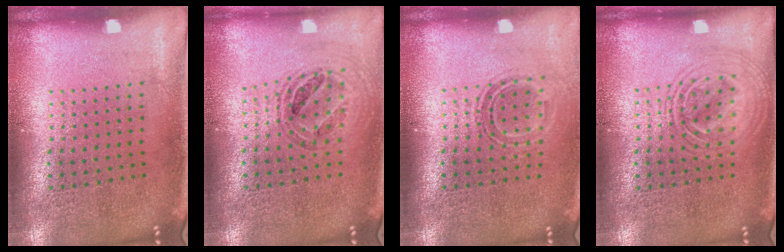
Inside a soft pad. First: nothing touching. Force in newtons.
{"total": 0.7, "press": 0.7, "slide": 0.0}
{"total": 1.5, "press": 1.2, "slide": 1.0}
{"total": 2.9, "press": 2.9, "slide": 0.4}